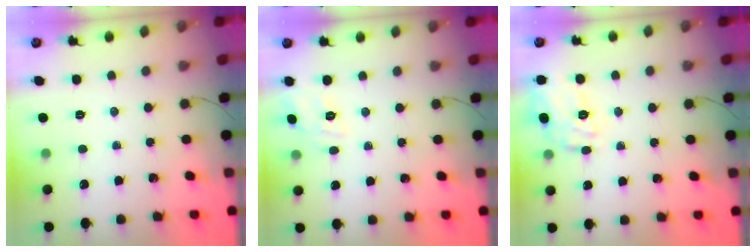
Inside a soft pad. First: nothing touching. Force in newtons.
{"total": 5.3, "press": 5.0, "slide": 1.7}
{"total": 17.1, "press": 17.1, "slide": 1.1}